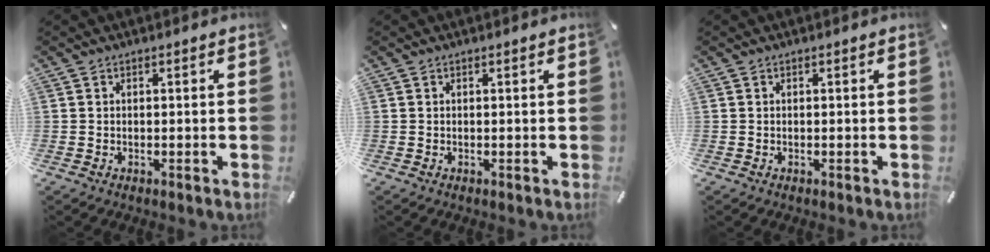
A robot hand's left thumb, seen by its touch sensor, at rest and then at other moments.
{"total": 0.0}
{"total": 0.0}